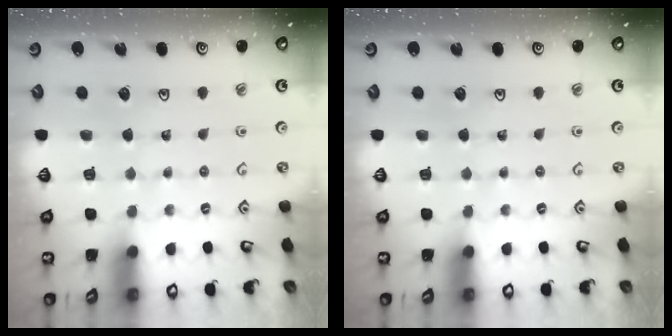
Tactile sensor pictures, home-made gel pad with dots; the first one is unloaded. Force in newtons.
{"total": 0.0}